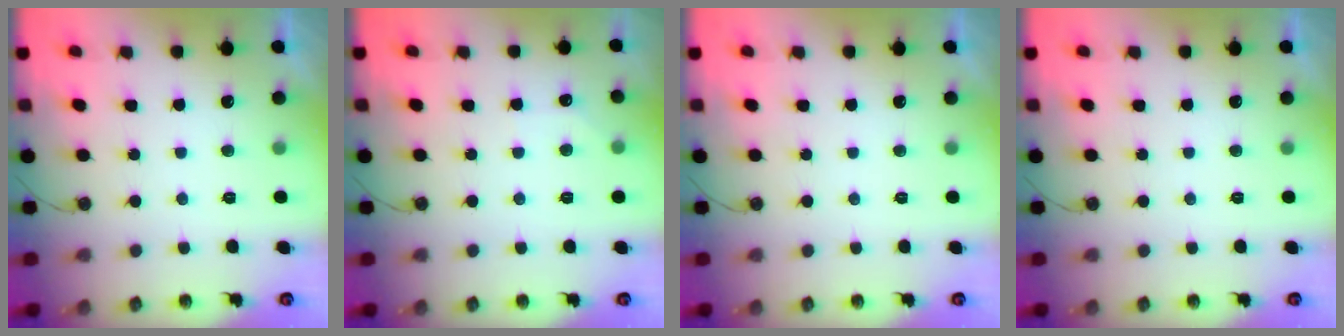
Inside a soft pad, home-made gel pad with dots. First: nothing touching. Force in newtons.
{"total": 2.7, "press": 2.6, "slide": 0.4}
{"total": 0.0}
{"total": 0.0}